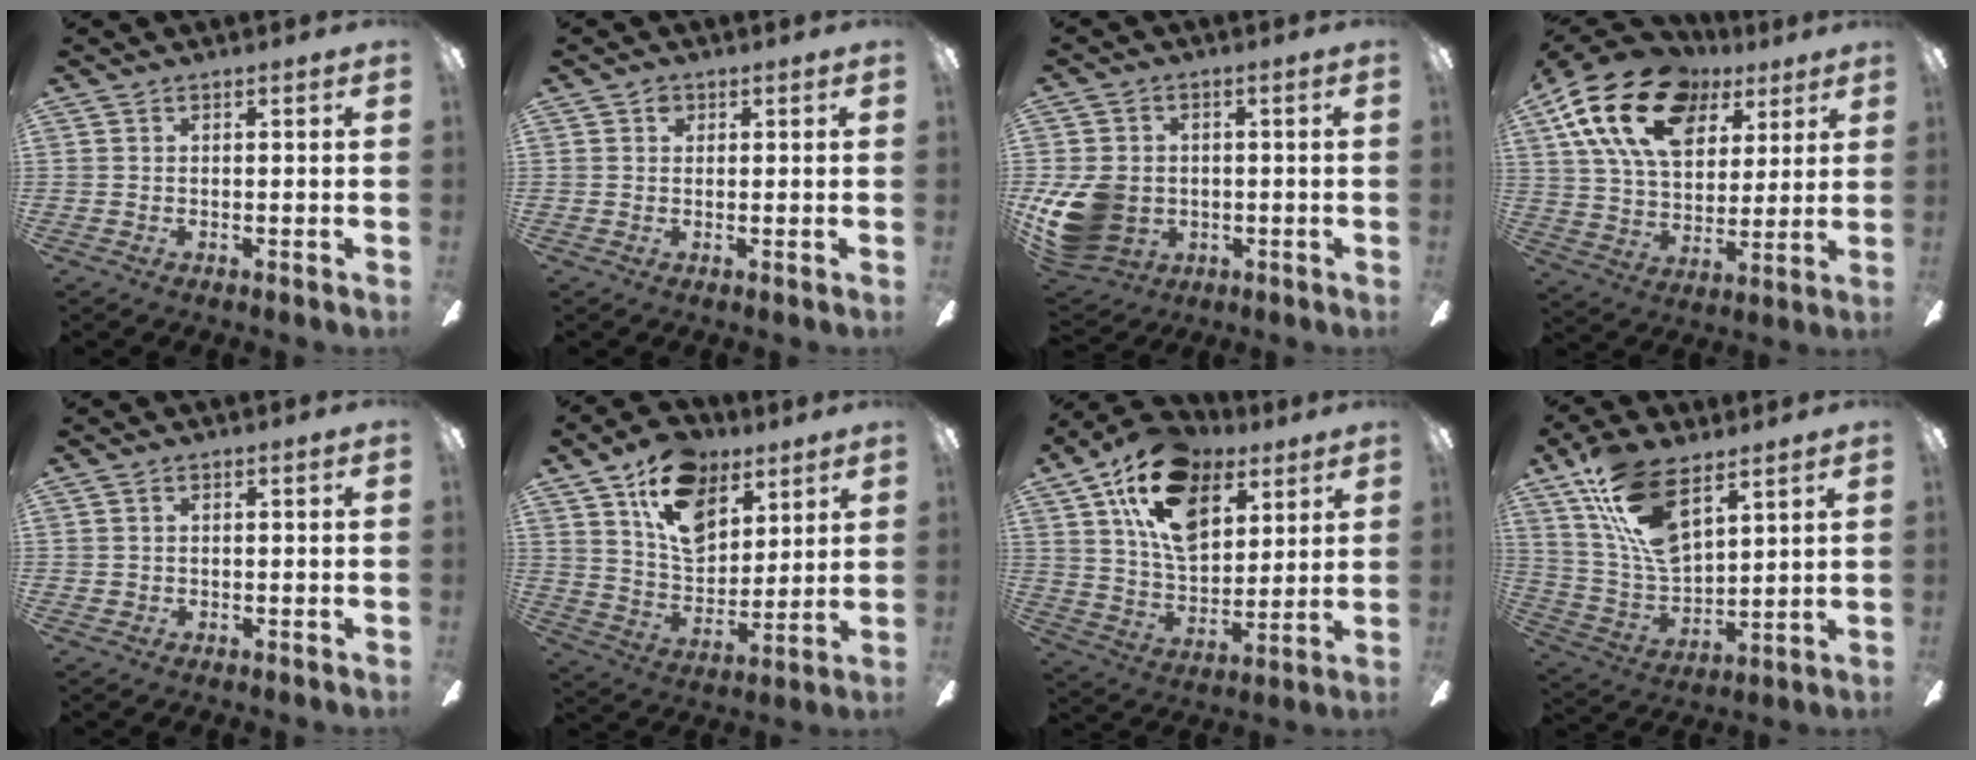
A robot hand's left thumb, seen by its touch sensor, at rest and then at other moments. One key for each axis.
{"total": 1.6, "fx": 0.8, "fy": 1.2, "fz": 0.7, "tx": -0.007, "ty": 0.000, "tz": 0.012}
{"total": 13.2, "fx": -2.7, "fy": 10.6, "fz": 7.2, "tx": -0.154, "ty": 0.011, "tz": -0.048}
{"total": 21.2, "fx": 10.7, "fy": 13.4, "fz": 12.5, "tx": -0.235, "ty": -0.030, "tz": 0.195}
{"total": 0.7, "fx": 0.0, "fy": 0.7, "fz": 0.1, "tx": -0.003, "ty": 0.004, "tz": -0.001}
{"total": 16.4, "fx": 9.8, "fy": 10.3, "fz": 8.2, "tx": -0.134, "ty": -0.041, "tz": 0.183}
{"total": 18.5, "fx": 10.3, "fy": 11.0, "fz": 10.6, "tx": -0.182, "ty": -0.033, "tz": 0.189}
{"total": 16.9, "fx": 9.9, "fy": 7.7, "fz": 11.3, "tx": -0.246, "ty": -0.042, "tz": 0.180}